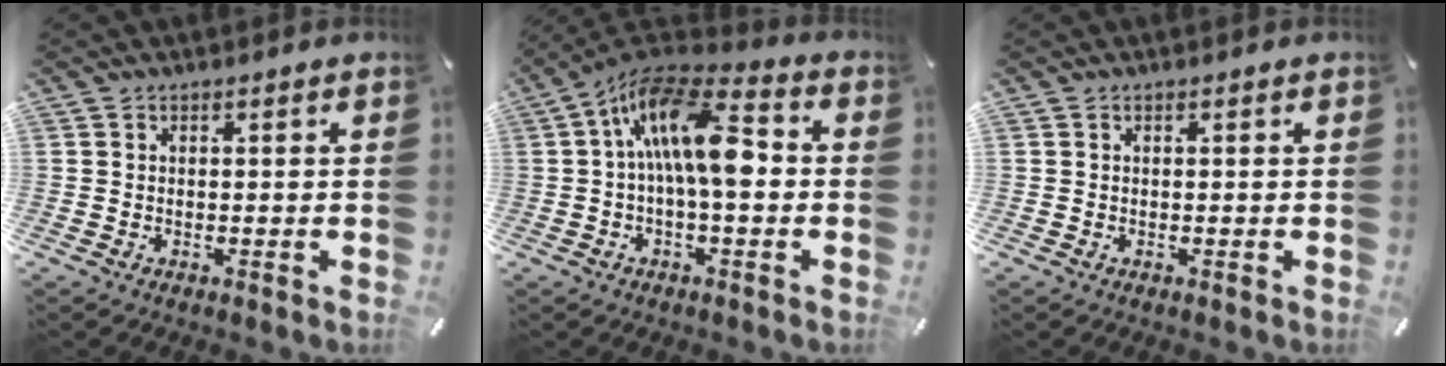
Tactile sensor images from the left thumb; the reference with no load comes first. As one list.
[{"total": 16.8, "force": [0.8, 7.5, 15.0], "torque": [-0.269, 0.005, 0.014]}, {"total": 0.0}]